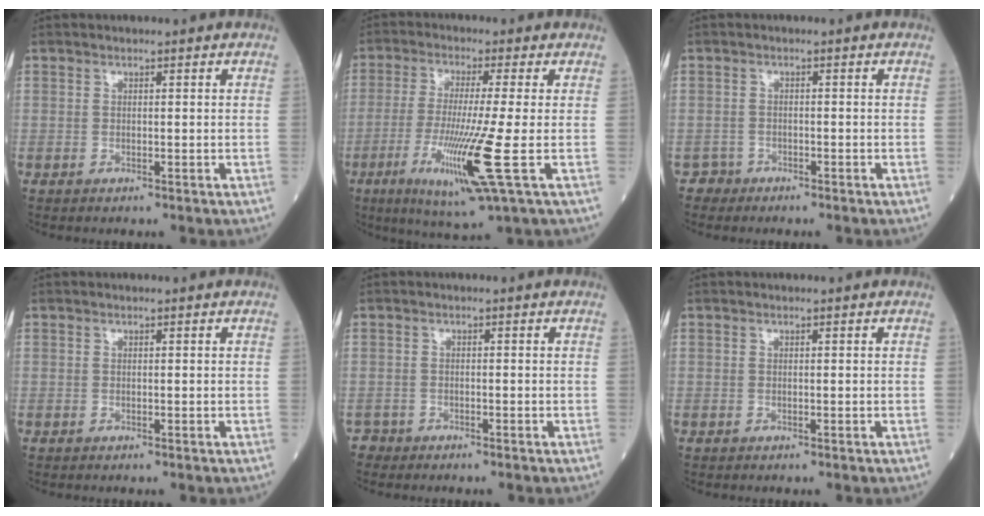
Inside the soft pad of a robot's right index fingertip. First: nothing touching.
{"total": 11.9, "force": [-3.4, -1.0, 11.3], "torque": [-0.231, -0.035, -0.063]}
{"total": 1.7, "force": [-1.3, 0.9, -0.8], "torque": [0.013, 0.005, -0.028]}
{"total": 0.0}
{"total": 1.3, "force": [-1.0, 0.5, -0.5], "torque": [0.007, 0.001, -0.022]}
{"total": 0.0}